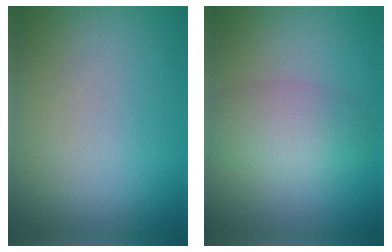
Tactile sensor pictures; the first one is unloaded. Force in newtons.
{"total": 4.2, "press": 4.2, "slide": 0.2}